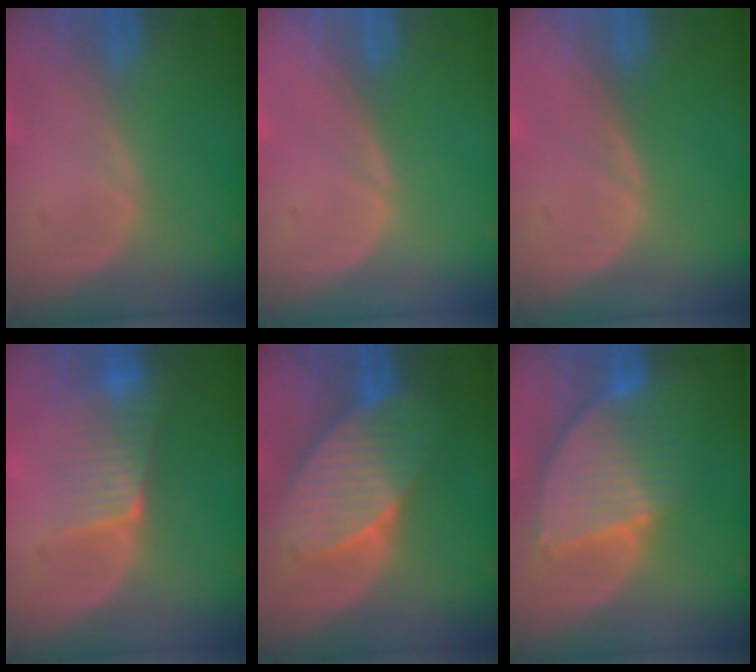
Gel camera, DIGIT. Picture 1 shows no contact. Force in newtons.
{"total": 0.0}
{"total": 0.0}
{"total": 6.5, "press": 5.6, "slide": 3.3}
{"total": 7.9, "press": 7.9, "slide": 0.1}
{"total": 8.7, "press": 7.5, "slide": 4.4}